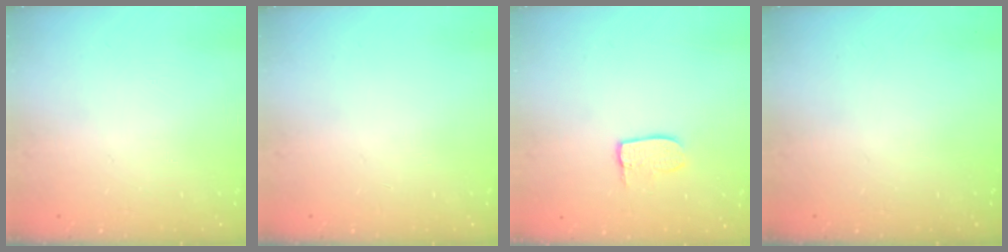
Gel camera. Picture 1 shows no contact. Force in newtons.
{"total": 0.0}
{"total": 5.9, "press": 5.9, "slide": 0.2}
{"total": 0.0}